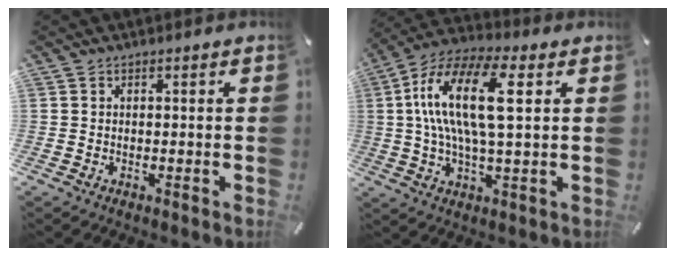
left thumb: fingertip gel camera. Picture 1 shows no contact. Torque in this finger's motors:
{"motor_torque": [0.94, 3.05, 2.41, -0.36, 0.88]}